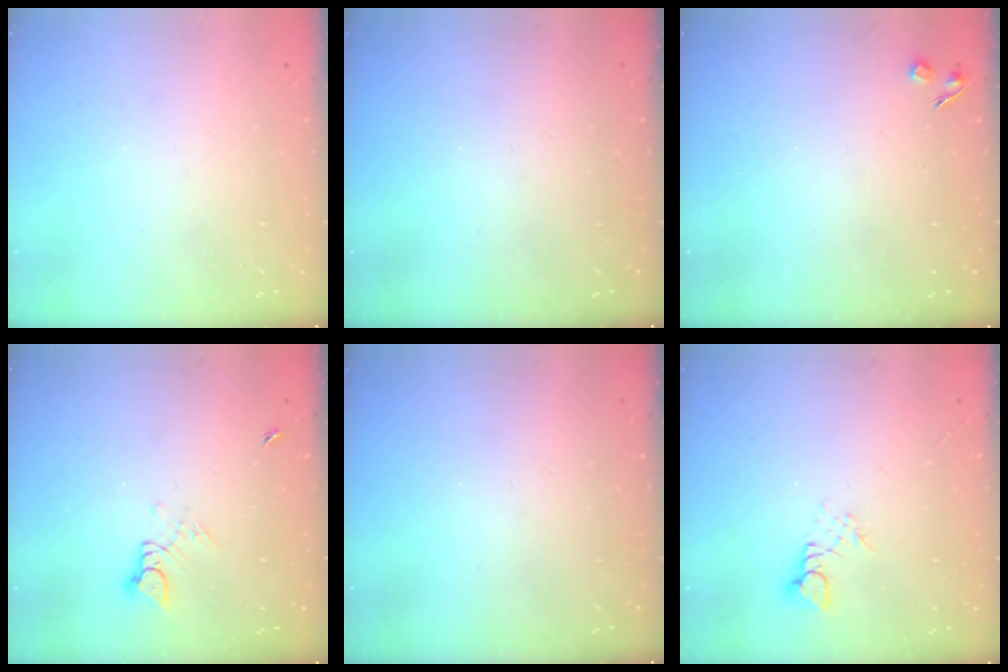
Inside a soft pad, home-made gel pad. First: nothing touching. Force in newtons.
{"total": 0.0}
{"total": 3.9, "press": 3.8, "slide": 0.7}
{"total": 3.6, "press": 3.6, "slide": 0.3}
{"total": 0.0}
{"total": 2.7, "press": 2.7, "slide": 0.2}